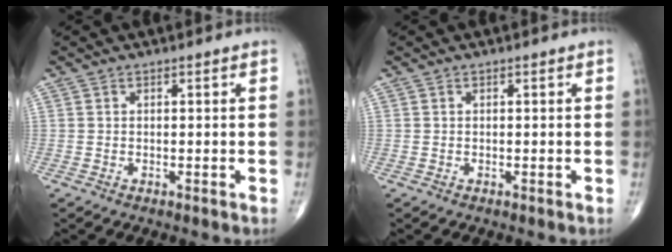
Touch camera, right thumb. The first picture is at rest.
{"total": 0.0}